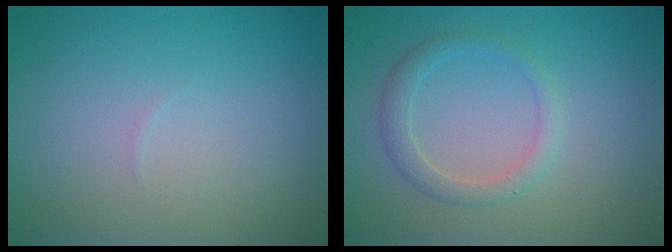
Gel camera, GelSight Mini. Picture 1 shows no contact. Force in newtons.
{"total": 2.1, "press": 2.1, "slide": 0.2}